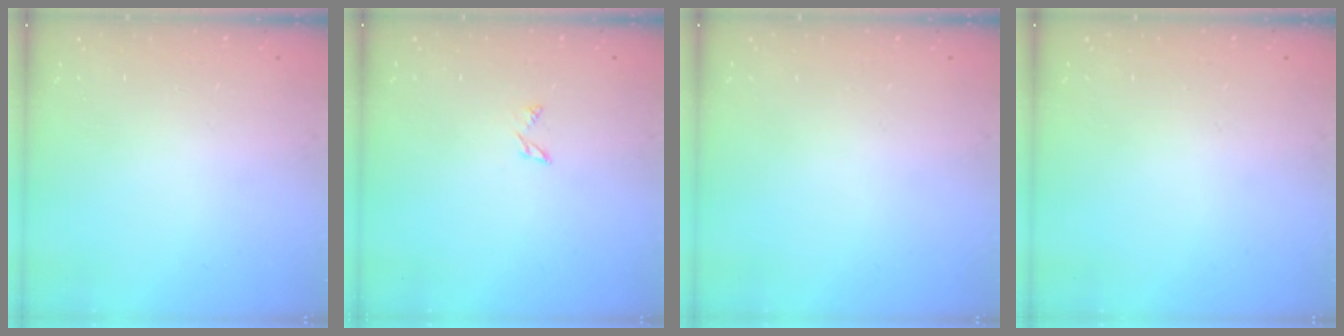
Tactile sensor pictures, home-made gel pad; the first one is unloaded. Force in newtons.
{"total": 1.8, "press": 1.7, "slide": 0.3}
{"total": 0.0}
{"total": 0.0}